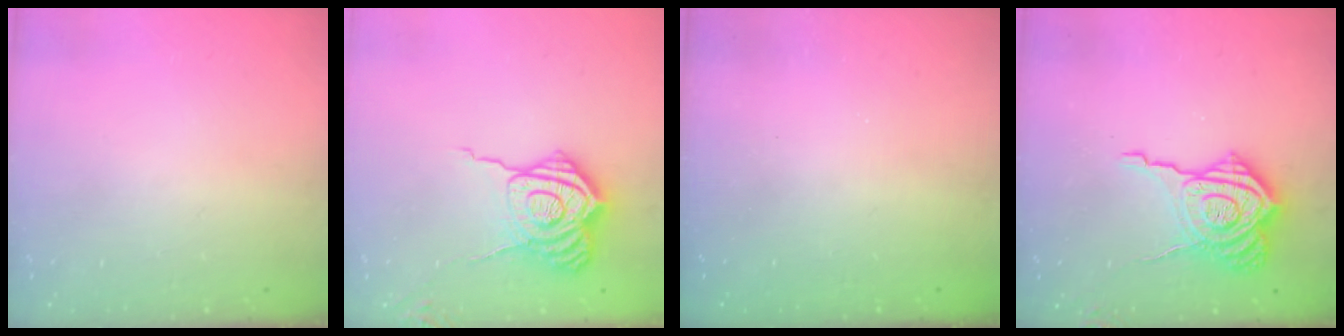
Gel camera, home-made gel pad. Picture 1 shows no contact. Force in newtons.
{"total": 14.3, "press": 14.3, "slide": 1.1}
{"total": 2.5, "press": 2.4, "slide": 0.8}
{"total": 15.0, "press": 15.0, "slide": 1.2}